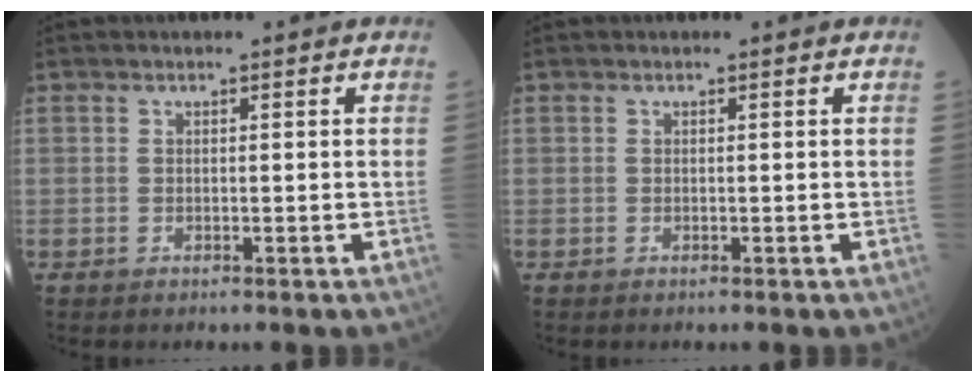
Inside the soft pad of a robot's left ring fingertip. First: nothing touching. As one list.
[{"total": 0.0}]